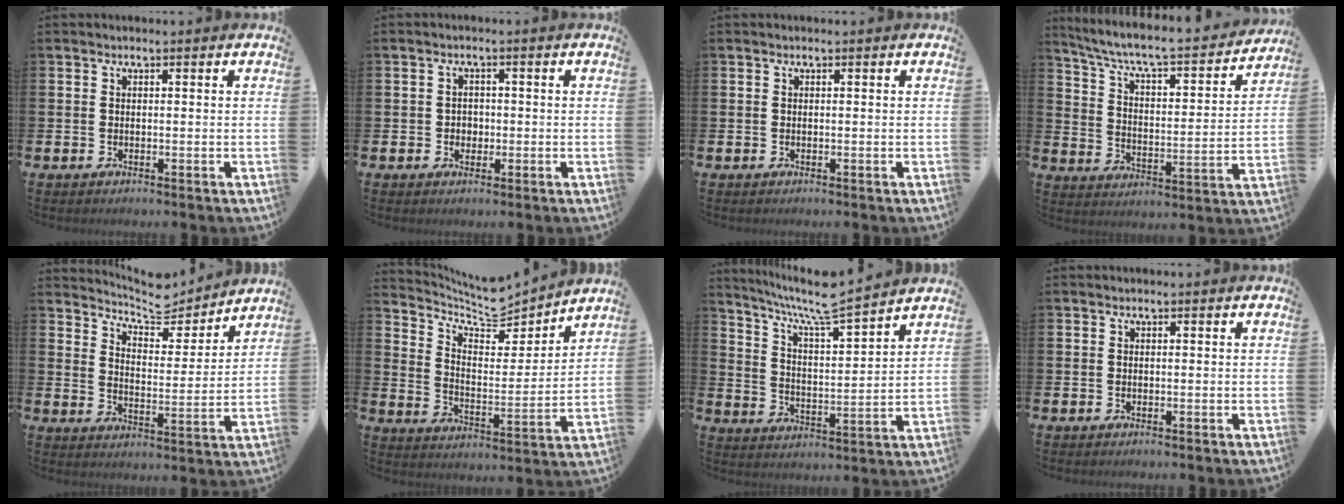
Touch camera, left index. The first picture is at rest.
{"total": 1.7, "force": [-0.1, 1.7, 0.5], "torque": [-0.003, 0.005, -0.007]}
{"total": 0.0}
{"total": 6.7, "force": [6.0, 1.0, 2.8], "torque": [-0.089, -0.046, 0.096]}
{"total": 6.9, "force": [6.4, 2.1, 1.6], "torque": [-0.053, -0.047, 0.106]}
{"total": 8.0, "force": [7.4, 2.1, 2.1], "torque": [-0.072, -0.058, 0.126]}
{"total": 8.1, "force": [7.4, 0.8, 3.2], "torque": [-0.094, -0.048, 0.130]}
{"total": 0.0}